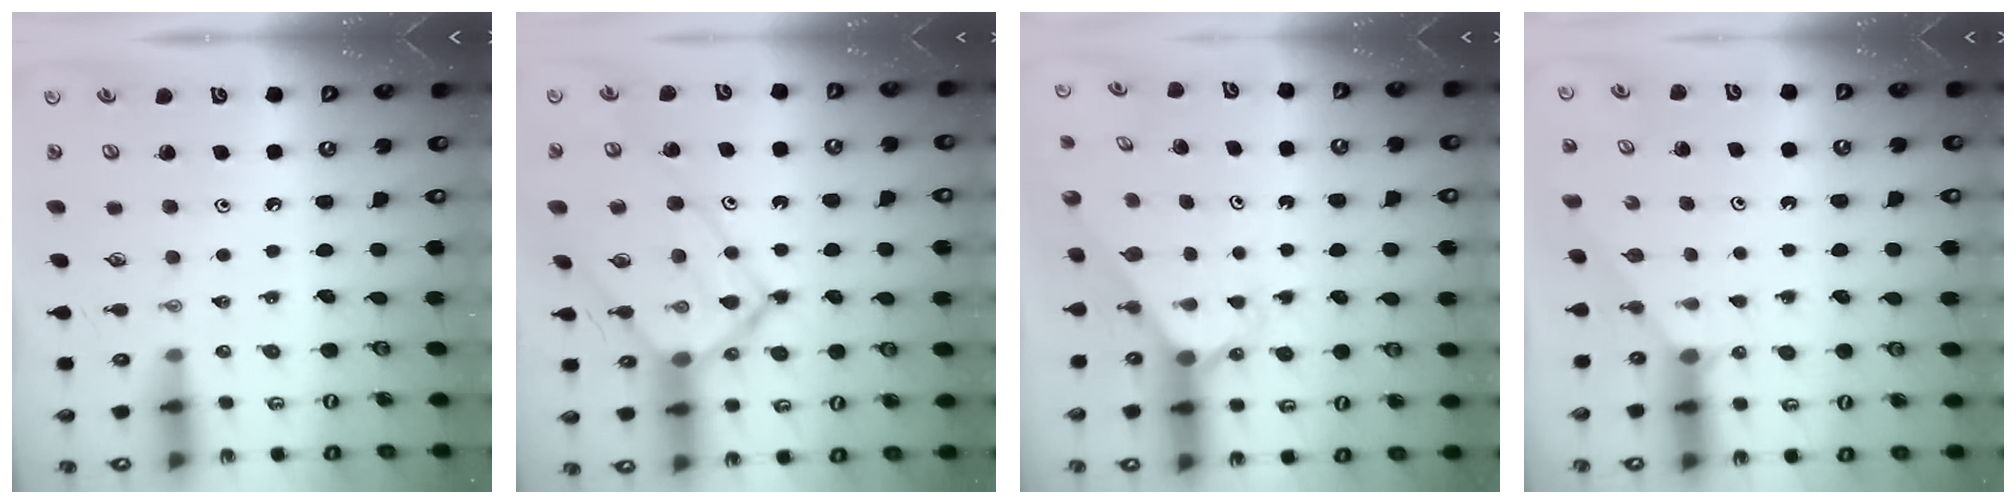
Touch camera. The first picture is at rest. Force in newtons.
{"total": 15.9, "press": 15.8, "slide": 1.4}
{"total": 2.2, "press": 2.2, "slide": 0.2}
{"total": 1.4, "press": 1.4, "slide": 0.1}